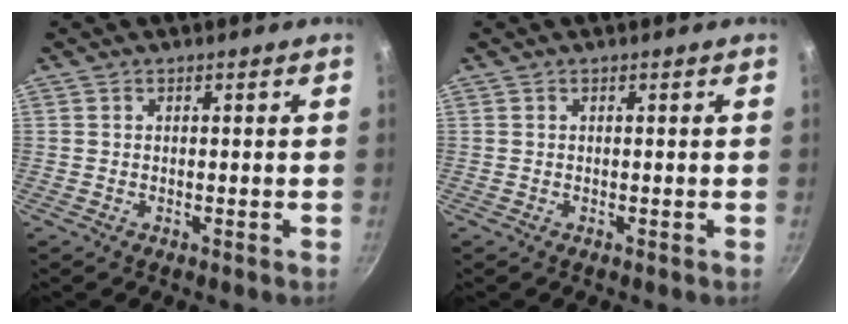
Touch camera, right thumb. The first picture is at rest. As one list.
[{"total": 0.0}]